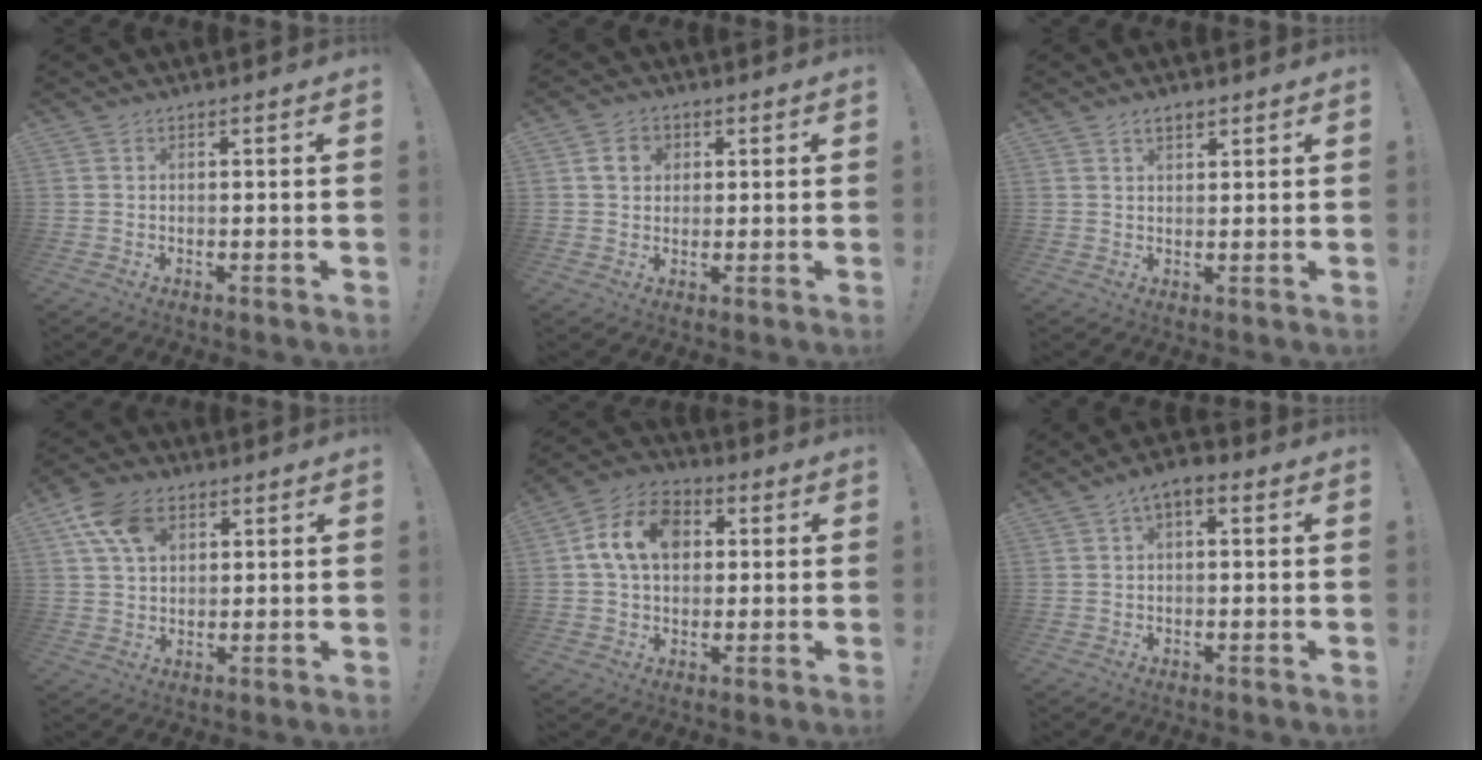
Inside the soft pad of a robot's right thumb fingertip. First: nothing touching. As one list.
[{"total": 5.5, "force": [1.8, 4.6, 2.5], "torque": [-0.040, 0.008, 0.035]}, {"total": 2.6, "force": [1.7, 1.2, 1.6], "torque": [-0.023, -0.006, 0.030]}, {"total": 11.5, "force": [4.9, 7.9, 6.8], "torque": [-0.131, -0.001, 0.097]}, {"total": 13.5, "force": [3.1, 9.8, 8.7], "torque": [-0.154, 0.015, 0.062]}, {"total": 3.5, "force": [0.6, 1.7, 3.0], "torque": [-0.052, 0.005, 0.010]}]